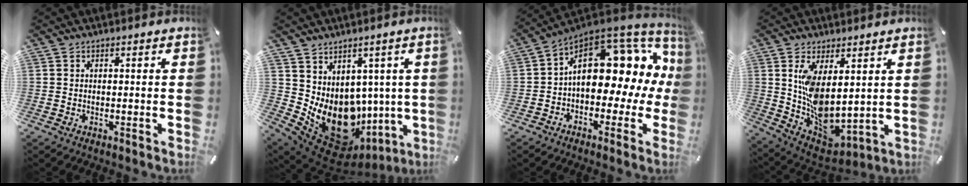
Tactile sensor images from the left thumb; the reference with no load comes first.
{"total": 14.1, "force": [-1.7, 11.2, 8.4], "torque": [-0.154, -0.039, -0.010]}
{"total": 18.3, "force": [4.9, 11.7, 13.3], "torque": [-0.171, -0.044, 0.088]}
{"total": 10.9, "force": [3.0, 6.3, 8.4], "torque": [-0.156, -0.043, 0.071]}